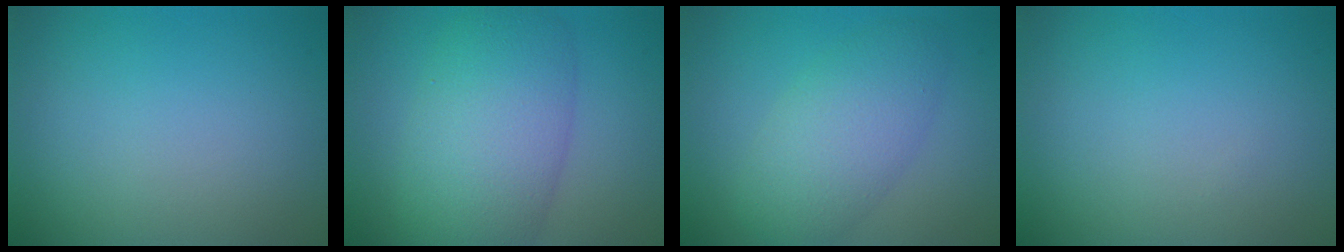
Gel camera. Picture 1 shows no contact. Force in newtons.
{"total": 8.2, "press": 8.2, "slide": 0.5}
{"total": 5.0, "press": 5.0, "slide": 0.2}
{"total": 0.0}